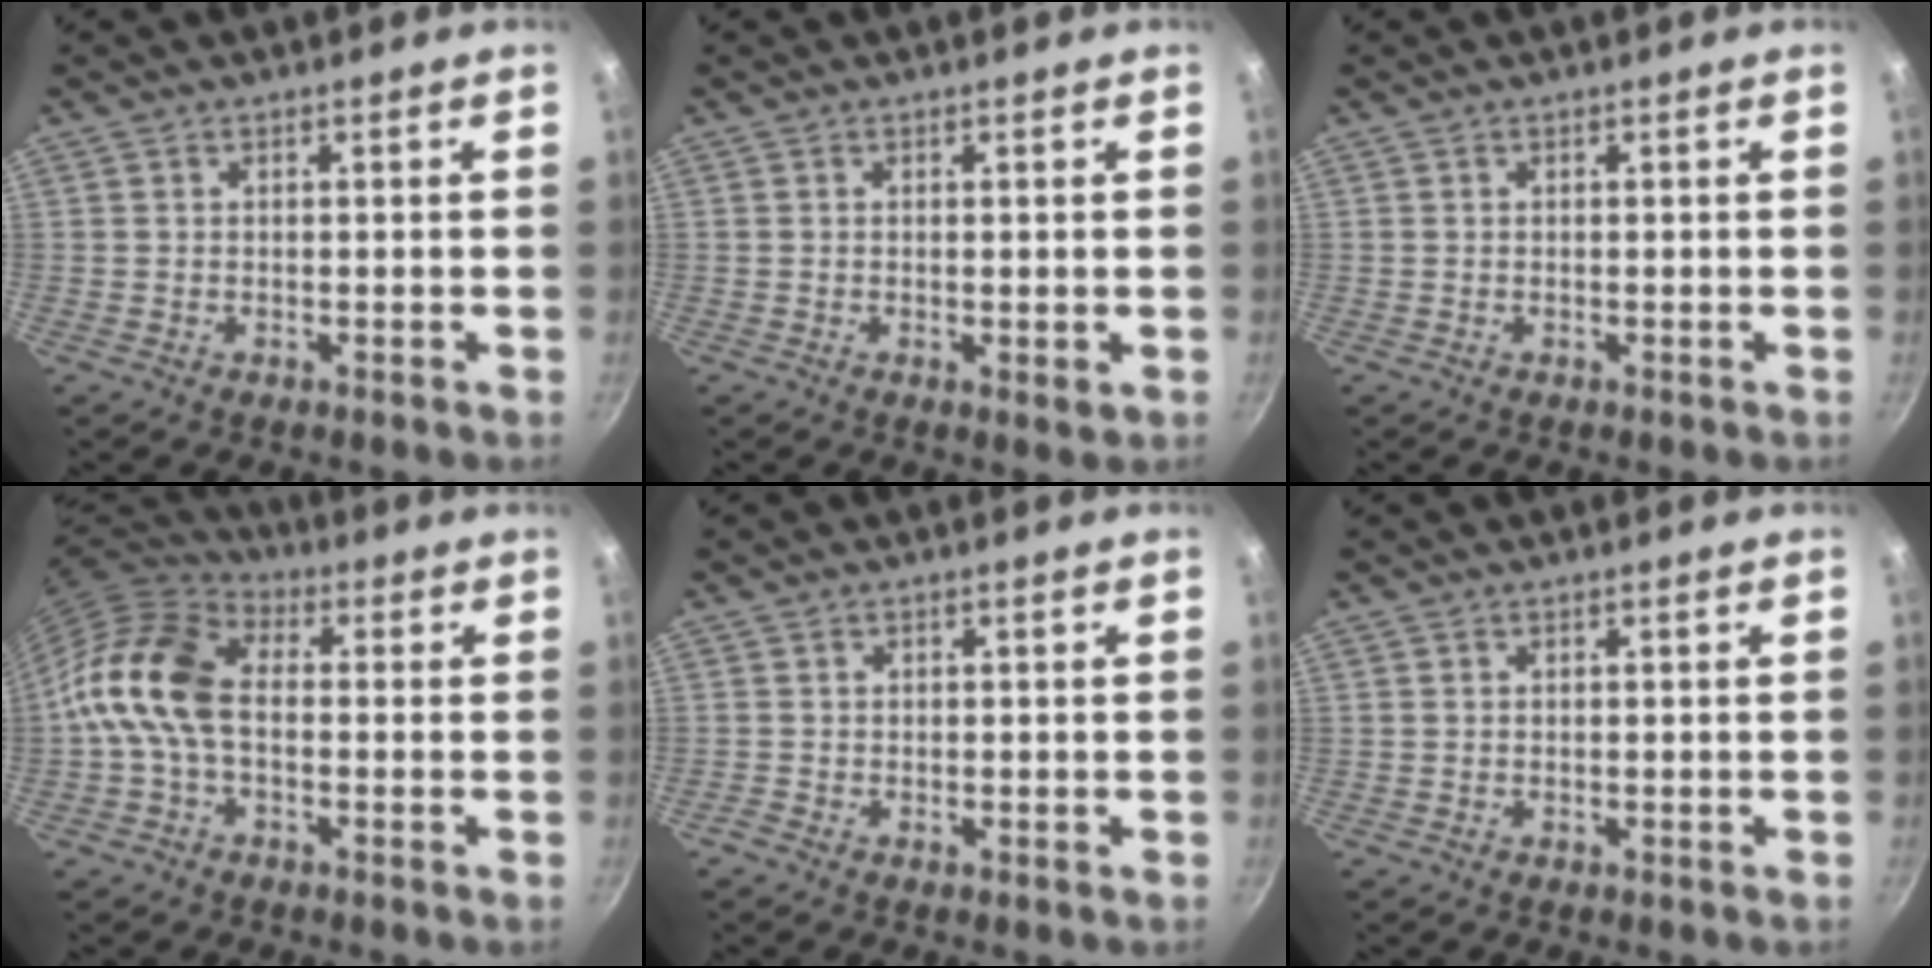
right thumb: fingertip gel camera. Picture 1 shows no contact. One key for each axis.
{"total": 1.2, "fx": 0.0, "fy": 0.4, "fz": 1.2, "tx": -0.018, "ty": -0.006, "tz": -0.001}
{"total": 0.0}
{"total": 12.3, "fx": -1.1, "fy": 7.9, "fz": 9.4, "tx": -0.171, "ty": 0.036, "tz": -0.045}
{"total": 0.9, "fx": -0.6, "fy": 0.7, "fz": 0.1, "tx": -0.004, "ty": 0.003, "tz": -0.011}
{"total": 0.0}